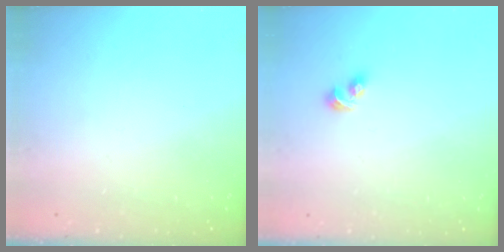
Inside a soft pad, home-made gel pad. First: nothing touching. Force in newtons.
{"total": 3.7, "press": 3.7, "slide": 0.4}